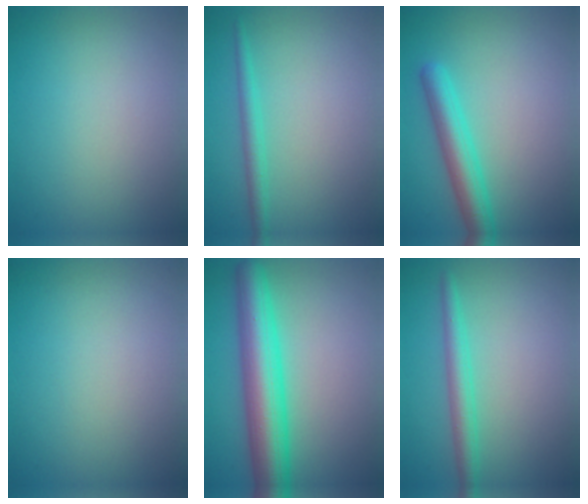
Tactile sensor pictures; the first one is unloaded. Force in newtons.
{"total": 1.8, "press": 1.8, "slide": 0.1}
{"total": 4.2, "press": 4.2, "slide": 0.1}
{"total": 0.0}
{"total": 8.1, "press": 8.1, "slide": 0.2}
{"total": 2.7, "press": 2.7, "slide": 0.1}